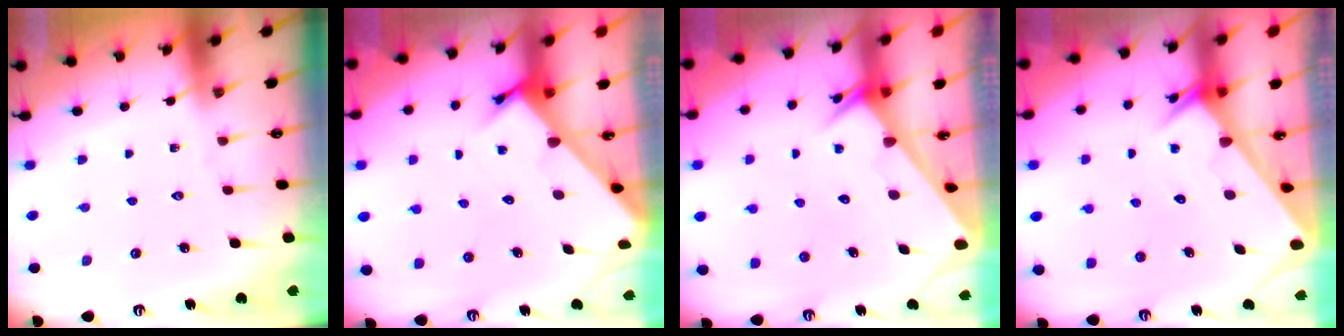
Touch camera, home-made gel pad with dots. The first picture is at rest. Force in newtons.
{"total": 3.5, "press": 3.5, "slide": 0.2}
{"total": 2.4, "press": 2.4, "slide": 0.0}
{"total": 2.7, "press": 2.7, "slide": 0.1}